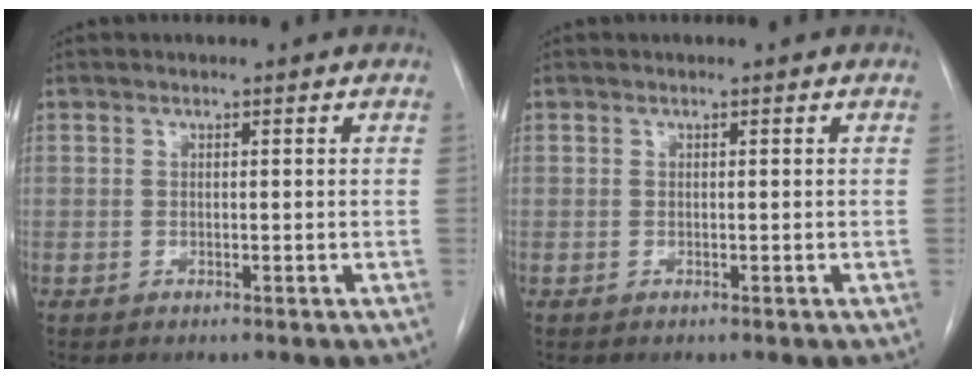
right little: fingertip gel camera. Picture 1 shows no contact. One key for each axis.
{"total": 0.0}